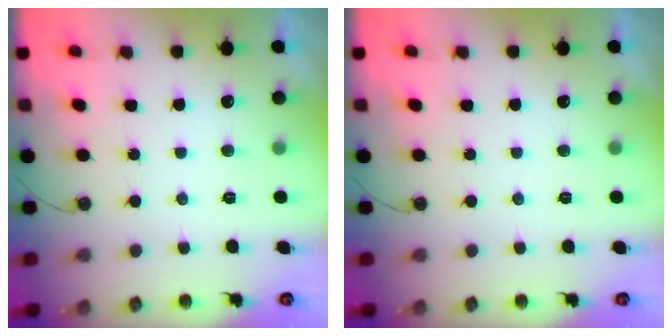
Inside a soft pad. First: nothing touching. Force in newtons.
{"total": 0.0}